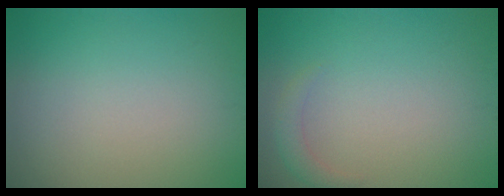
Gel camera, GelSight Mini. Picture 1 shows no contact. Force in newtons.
{"total": 1.3, "press": 1.2, "slide": 0.1}